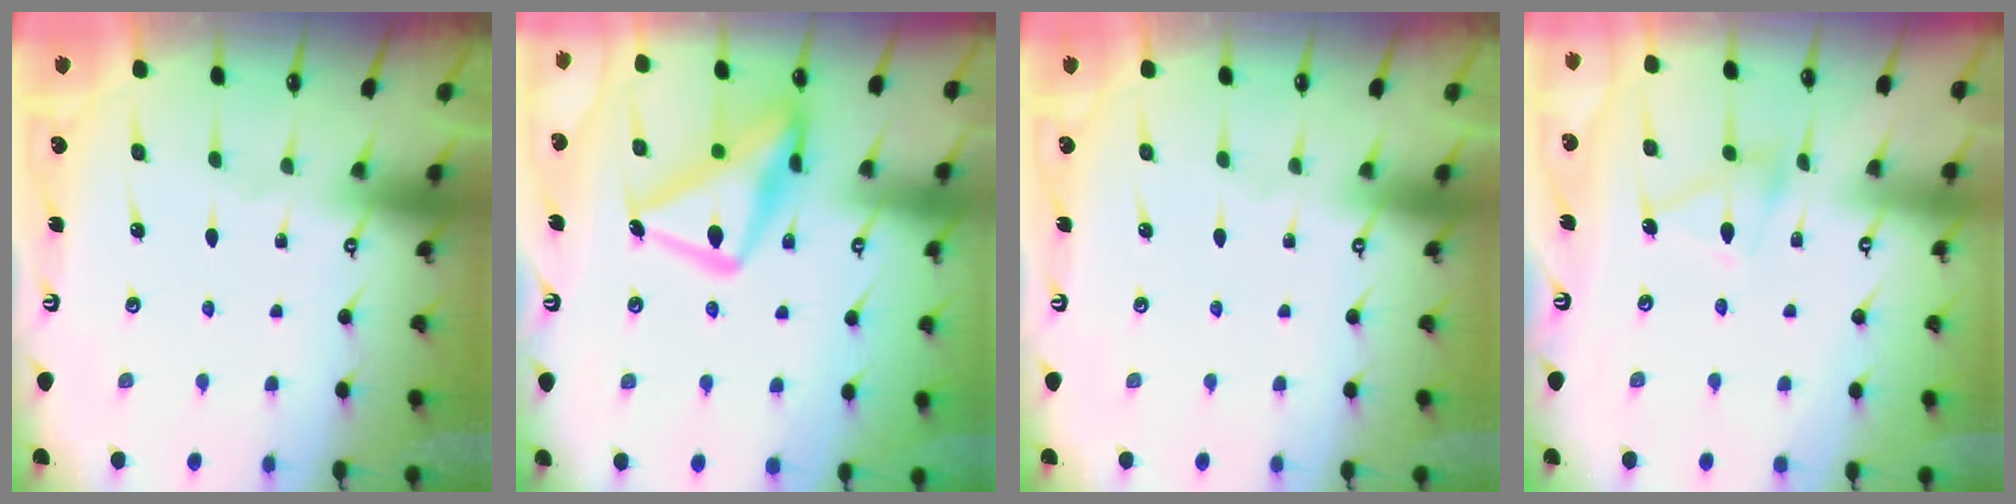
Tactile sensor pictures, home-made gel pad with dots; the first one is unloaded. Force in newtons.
{"total": 18.9, "press": 18.9, "slide": 1.3}
{"total": 0.0}
{"total": 8.4, "press": 8.3, "slide": 0.8}